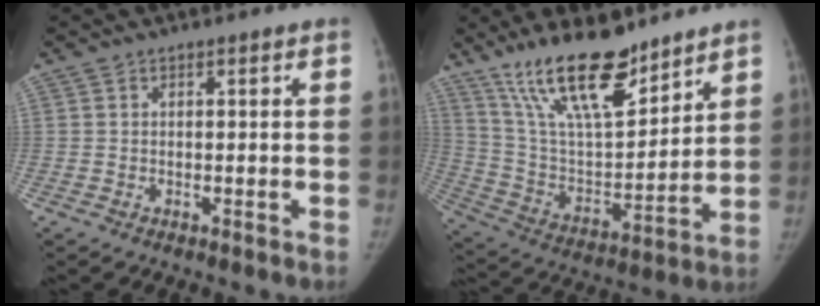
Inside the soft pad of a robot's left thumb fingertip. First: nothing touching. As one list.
[{"total": 19.7, "force": [14.5, 6.4, 11.8], "torque": [-0.169, -0.079, 0.267]}]